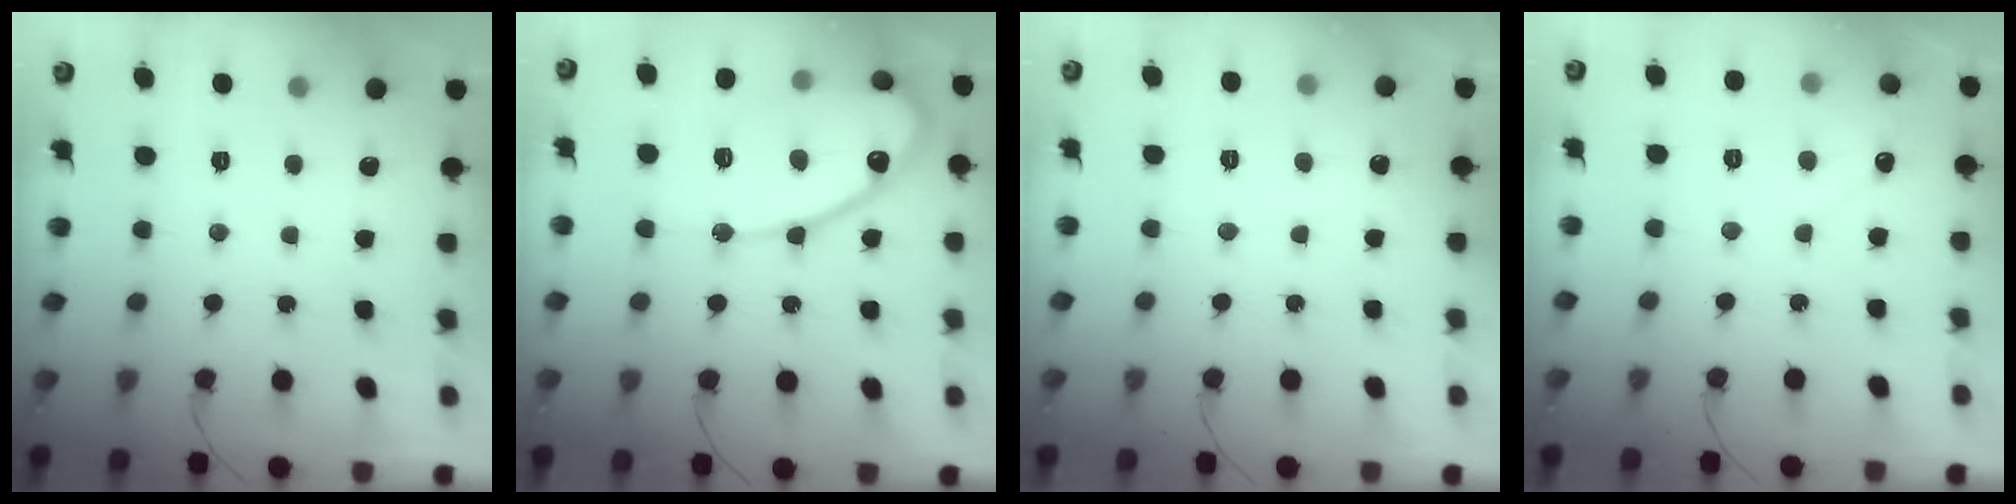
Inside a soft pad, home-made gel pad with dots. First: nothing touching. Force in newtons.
{"total": 15.4, "press": 15.3, "slide": 1.2}
{"total": 1.9, "press": 1.9, "slide": 0.2}
{"total": 2.7, "press": 2.7, "slide": 0.3}